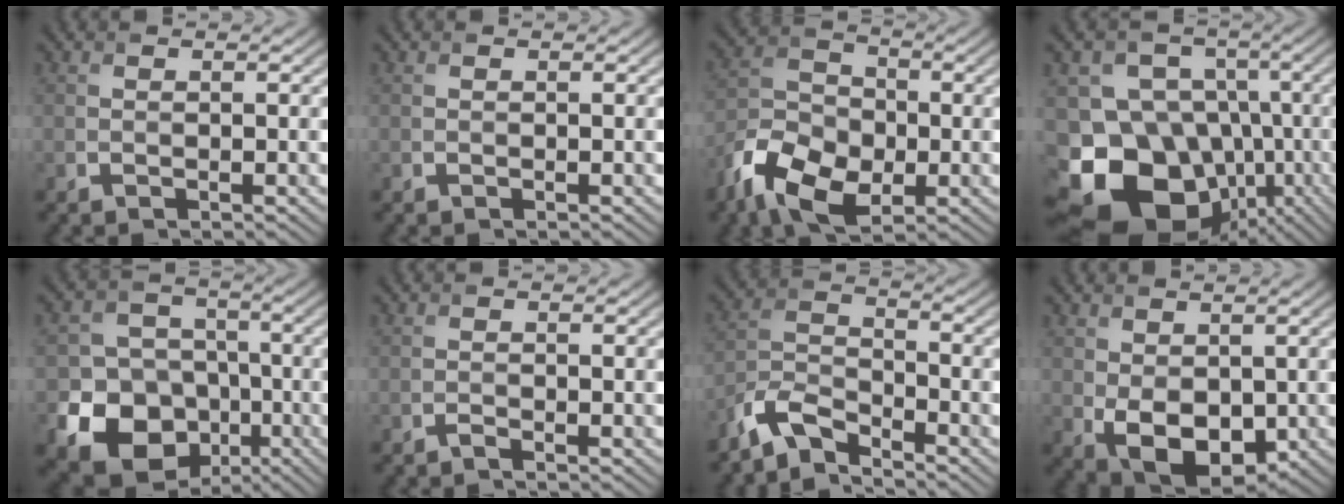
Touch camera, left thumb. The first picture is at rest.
{"total": 0.0}
{"total": 10.4, "force": [-5.3, 6.4, 6.4], "torque": [-0.141, -0.017, -0.113]}
{"total": 19.0, "force": [-7.5, 15.3, 8.3], "torque": [-0.166, -0.034, -0.108]}
{"total": 16.0, "force": [-6.9, 13.2, 5.9], "torque": [-0.135, -0.053, -0.127]}
{"total": 0.7, "force": [-0.6, 0.0, 0.4], "torque": [-0.007, 0.000, -0.014]}
{"total": 6.0, "force": [-5.1, 1.6, 2.7], "torque": [-0.064, -0.003, -0.118]}
{"total": 6.7, "force": [-0.8, 4.3, 5.0], "torque": [-0.104, -0.018, -0.007]}